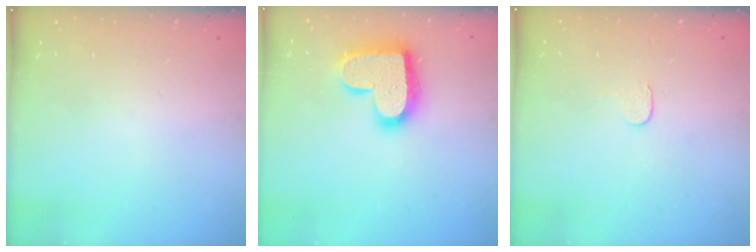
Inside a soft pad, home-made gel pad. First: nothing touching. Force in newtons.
{"total": 18.7, "press": 18.7, "slide": 1.2}
{"total": 3.8, "press": 3.8, "slide": 0.4}